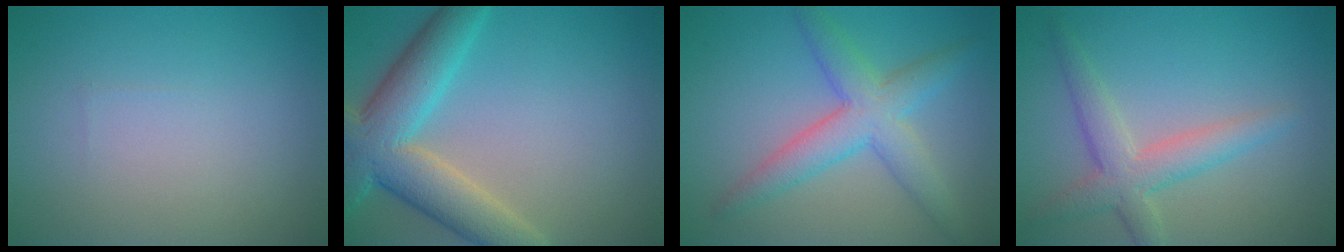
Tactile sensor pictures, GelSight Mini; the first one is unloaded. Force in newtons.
{"total": 8.2, "press": 8.1, "slide": 0.6}
{"total": 5.0, "press": 5.0, "slide": 0.1}
{"total": 3.9, "press": 3.8, "slide": 0.1}